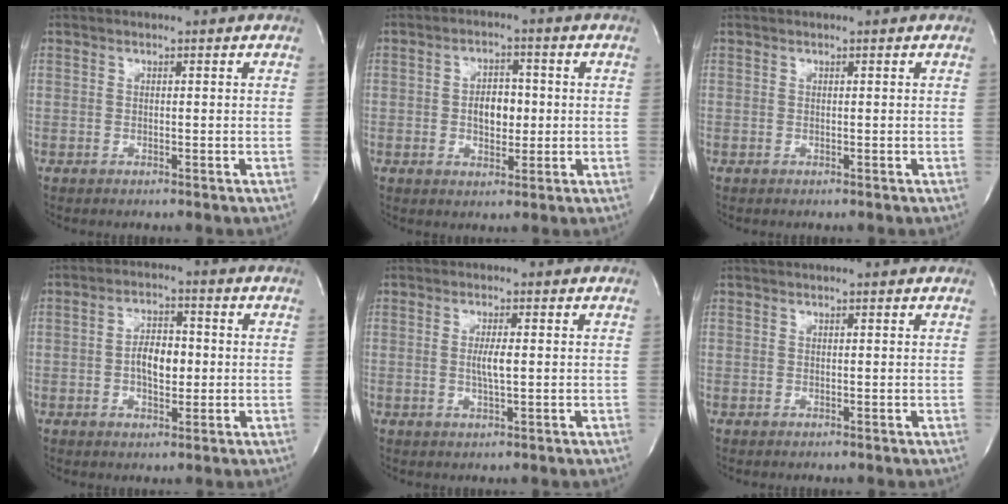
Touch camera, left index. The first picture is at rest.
{"total": 5.0, "force": [-0.2, 3.0, 4.0], "torque": [-0.064, 0.008, 0.001]}
{"total": 0.0}
{"total": 5.6, "force": [-0.4, 2.8, 4.8], "torque": [-0.086, 0.009, -0.006]}
{"total": 2.8, "force": [0.0, 0.2, 2.8], "torque": [-0.056, -0.003, 0.002]}
{"total": 1.9, "force": [1.8, 0.1, 0.6], "torque": [-0.014, 0.013, 0.018]}